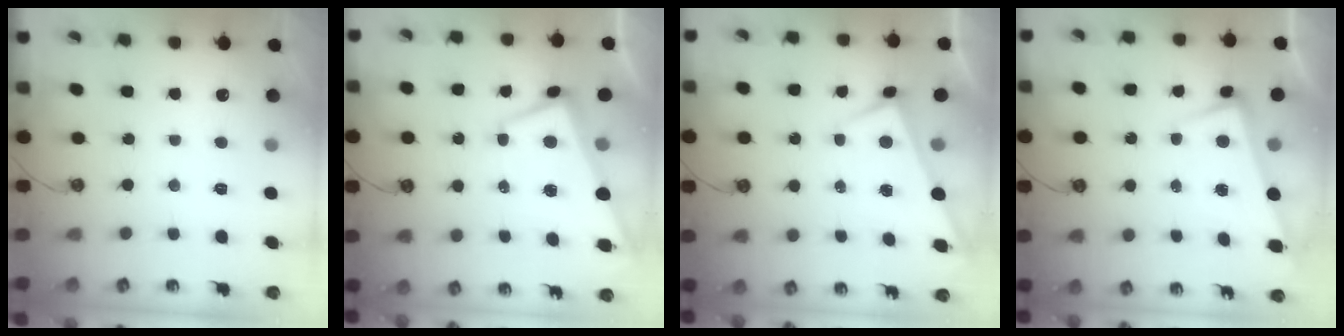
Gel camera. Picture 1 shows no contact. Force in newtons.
{"total": 0.9, "press": 0.2, "slide": 0.9}
{"total": 1.3, "press": 1.3, "slide": 0.5}
{"total": 3.3, "press": 3.1, "slide": 1.1}